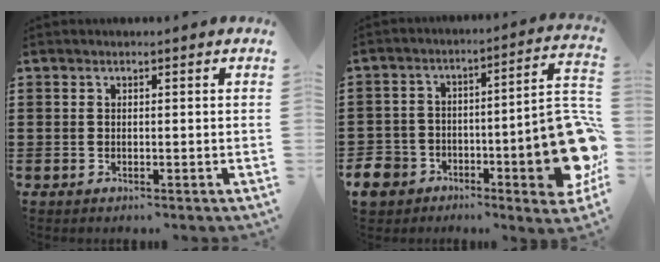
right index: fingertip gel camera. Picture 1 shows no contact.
{"total": 13.6, "force": [-5.6, 6.3, 10.7], "torque": [-0.152, 0.016, -0.094]}